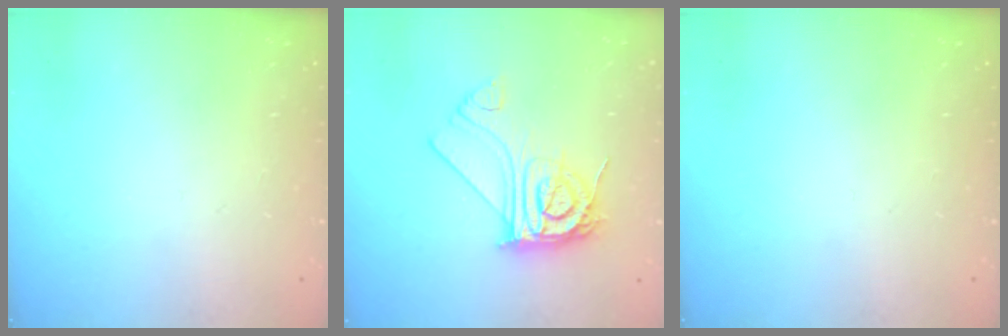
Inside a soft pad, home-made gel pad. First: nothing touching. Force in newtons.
{"total": 13.7, "press": 13.6, "slide": 1.2}
{"total": 0.0}